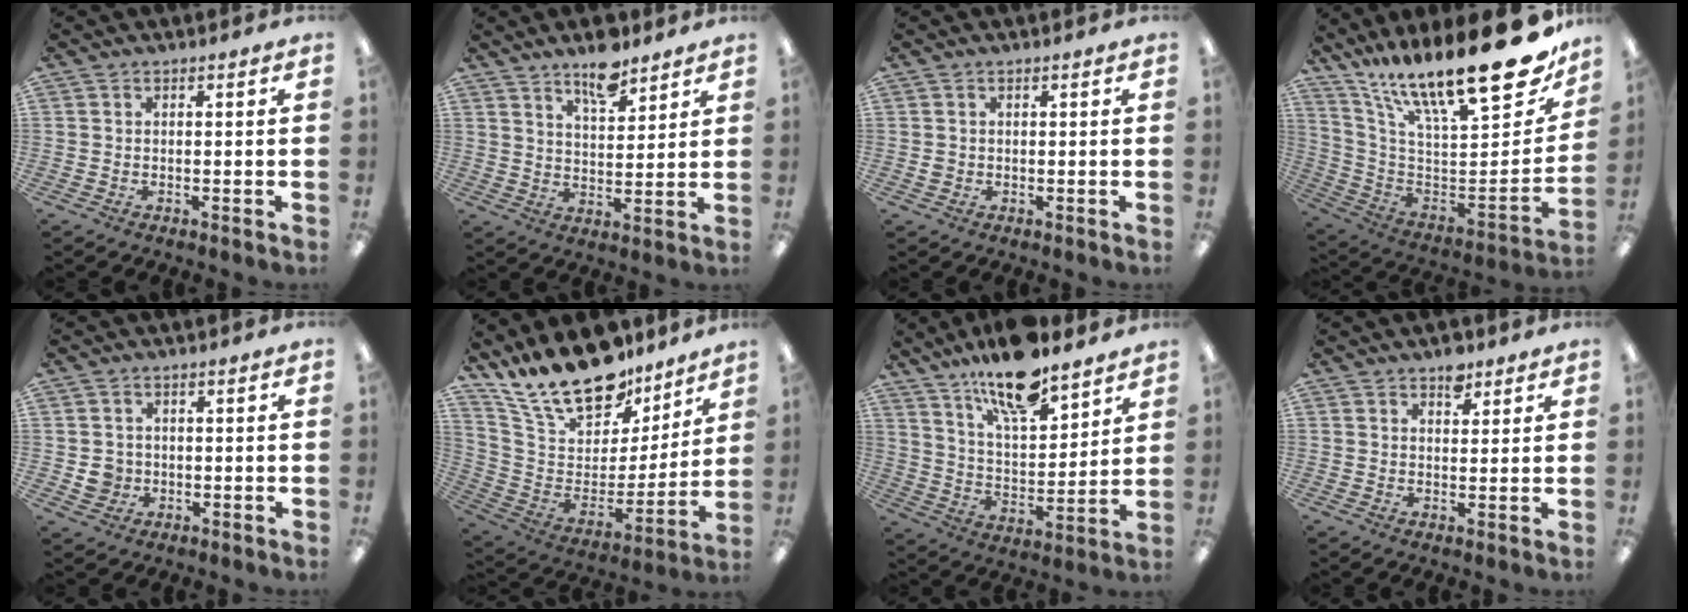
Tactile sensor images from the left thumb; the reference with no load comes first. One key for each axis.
{"total": 8.9, "fx": 7.1, "fy": 3.3, "fz": 4.3, "tx": -0.063, "ty": -0.042, "tz": 0.122}
{"total": 1.1, "fx": 0.3, "fy": 1.0, "fz": 0.3, "tx": -0.008, "ty": 0.004, "tz": 0.004}
{"total": 25.0, "fx": 16.9, "fy": 7.3, "fz": 17.0, "tx": -0.259, "ty": -0.125, "tz": 0.281}
{"total": 3.6, "fx": -0.2, "fy": 3.5, "fz": 0.8, "tx": -0.002, "ty": 0.001, "tz": -0.005}
{"total": 21.2, "fx": 17.2, "fy": 8.9, "fz": 8.6, "tx": -0.176, "ty": -0.120, "tz": 0.314}
{"total": 15.3, "fx": 12.8, "fy": 4.1, "fz": 7.3, "tx": -0.130, "ty": -0.080, "tz": 0.222}
{"total": 4.5, "fx": 3.2, "fy": 2.3, "fz": 2.1, "tx": -0.015, "ty": -0.016, "tz": 0.052}